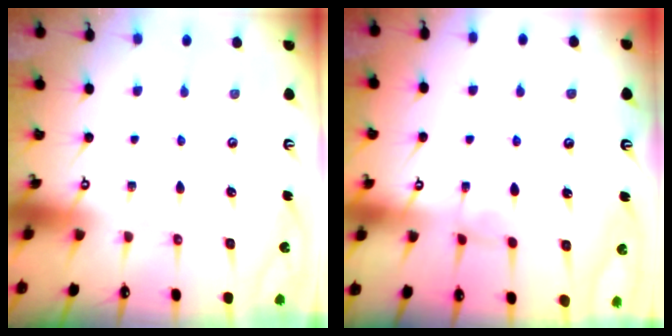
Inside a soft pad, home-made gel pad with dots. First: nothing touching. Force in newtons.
{"total": 1.4, "press": 1.3, "slide": 0.4}